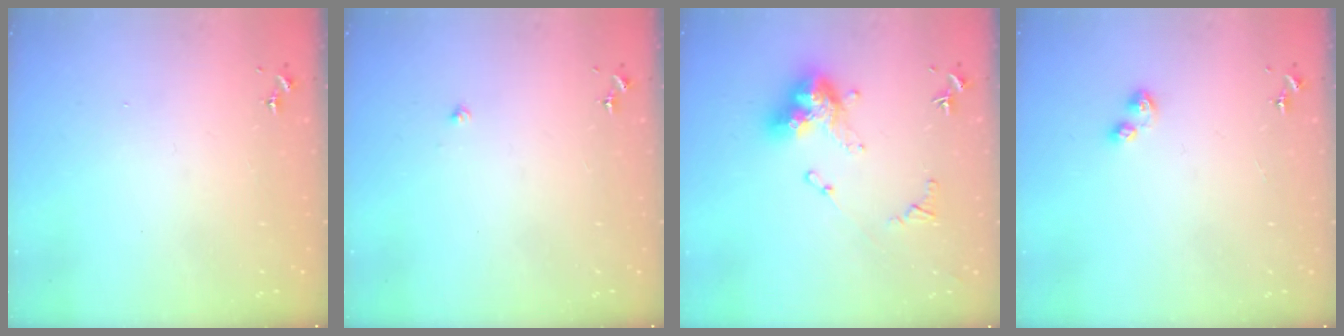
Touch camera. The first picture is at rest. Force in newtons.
{"total": 1.4, "press": 1.4, "slide": 0.2}
{"total": 13.6, "press": 13.5, "slide": 1.2}
{"total": 4.8, "press": 4.8, "slide": 0.7}